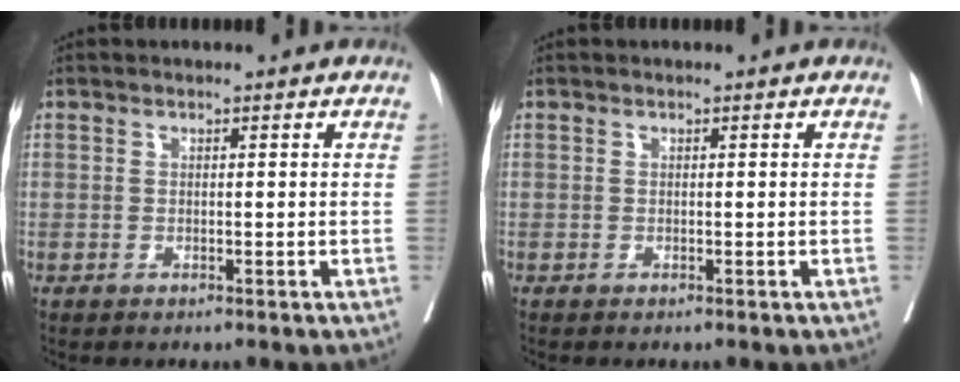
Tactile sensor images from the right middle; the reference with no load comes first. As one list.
[{"total": 0.0}]